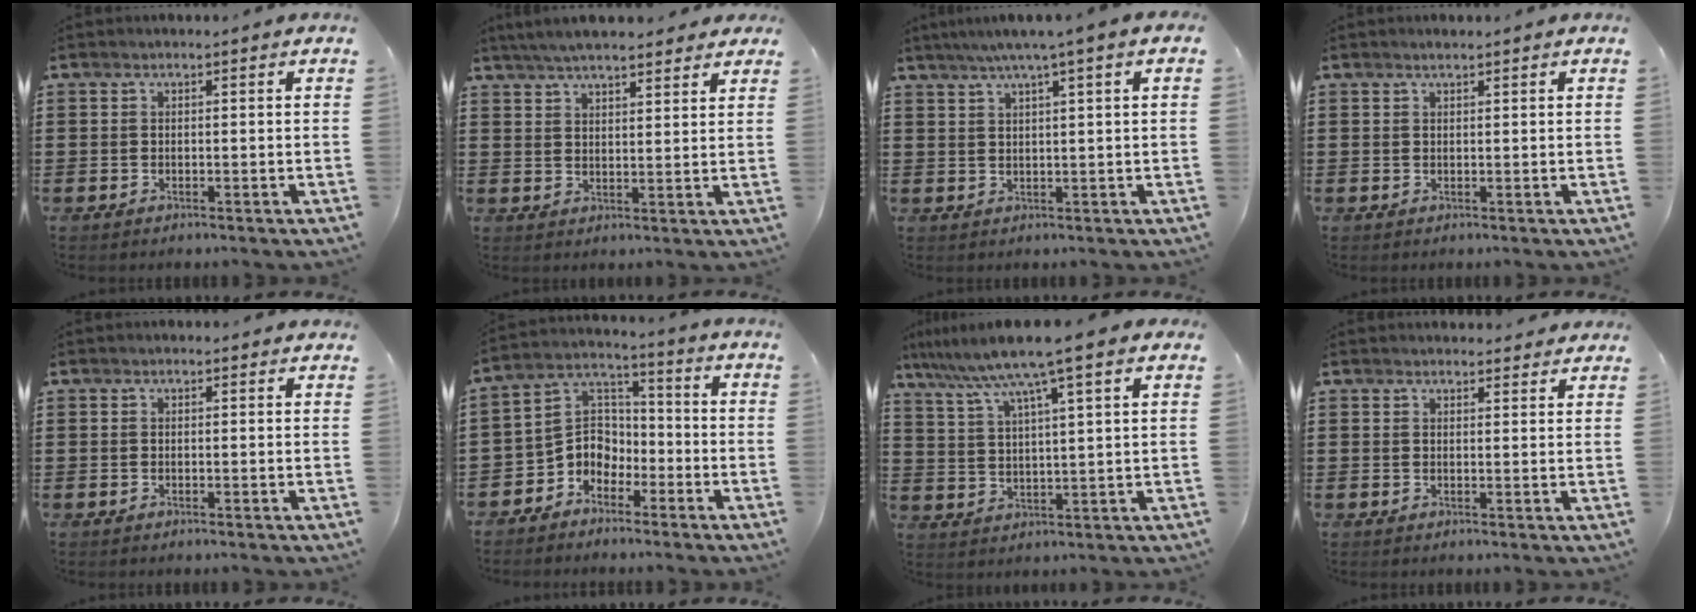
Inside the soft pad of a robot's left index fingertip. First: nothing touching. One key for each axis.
{"total": 5.1, "fx": 4.7, "fy": 0.7, "fz": 1.9, "tx": -0.049, "ty": -0.005, "tz": 0.086}
{"total": 3.3, "fx": 1.8, "fy": -0.4, "fz": 2.7, "tx": -0.057, "ty": 0.002, "tz": 0.028}
{"total": 0.8, "fx": 0.6, "fy": 0.1, "fz": 0.5, "tx": -0.009, "ty": 0.002, "tz": 0.011}
{"total": 0.5, "fx": 0.4, "fy": 0.3, "fz": 0.1, "tx": -0.003, "ty": 0.004, "tz": 0.007}
{"total": 5.8, "fx": -3.5, "fy": 4.5, "fz": 1.3, "tx": -0.048, "ty": 0.006, "tz": -0.076}
{"total": 8.5, "fx": 6.4, "fy": -0.3, "fz": 5.6, "tx": -0.128, "ty": -0.030, "tz": 0.105}
{"total": 2.0, "fx": 2.0, "fy": 0.4, "fz": 0.0, "tx": -0.006, "ty": 0.000, "tz": 0.038}